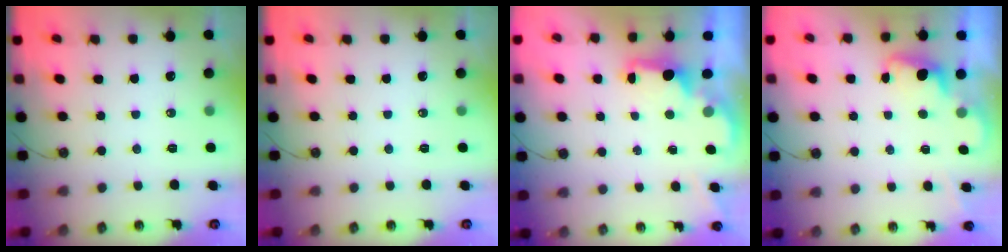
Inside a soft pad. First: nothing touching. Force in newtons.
{"total": 0.0}
{"total": 1.8, "press": 1.7, "slide": 0.8}
{"total": 2.0, "press": 1.8, "slide": 0.9}